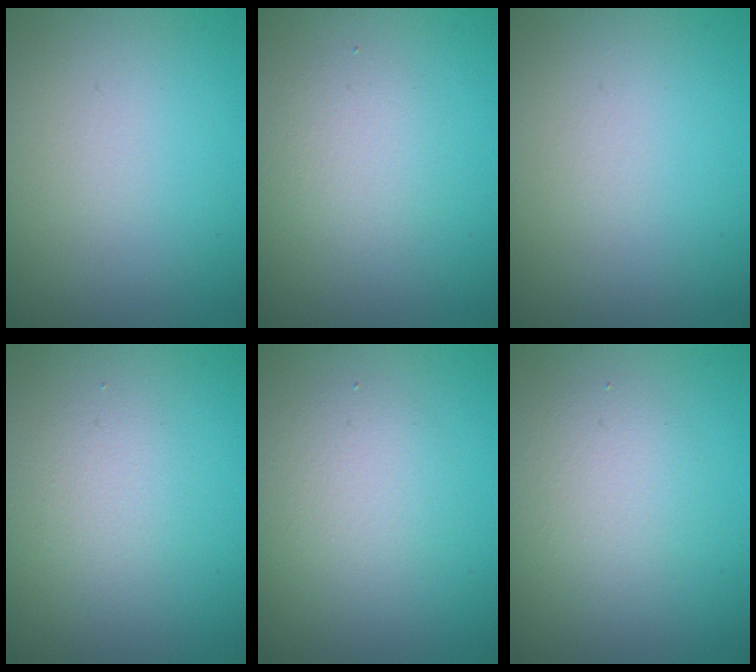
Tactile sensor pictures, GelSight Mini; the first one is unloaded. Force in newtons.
{"total": 2.1, "press": 2.1, "slide": 0.1}
{"total": 0.0}
{"total": 1.8, "press": 1.8, "slide": 0.1}
{"total": 2.6, "press": 2.6, "slide": 0.2}
{"total": 2.6, "press": 2.6, "slide": 0.2}